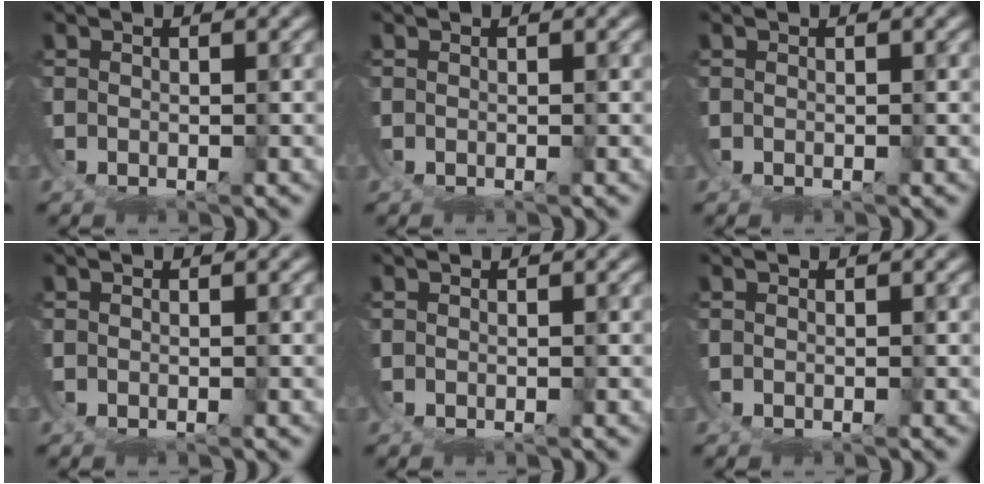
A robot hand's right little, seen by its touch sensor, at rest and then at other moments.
{"total": 0.0}
{"total": 0.0}
{"total": 0.0}
{"total": 0.0}
{"total": 0.0}